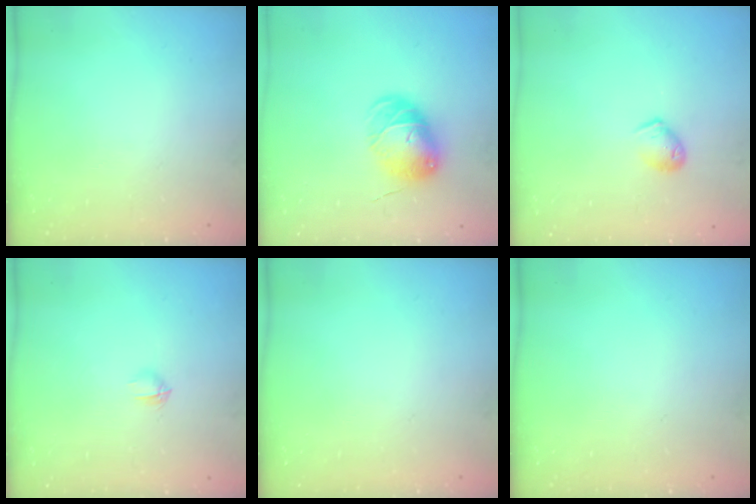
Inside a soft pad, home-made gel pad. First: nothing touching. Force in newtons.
{"total": 8.5, "press": 8.5, "slide": 0.4}
{"total": 5.5, "press": 5.5, "slide": 0.5}
{"total": 2.3, "press": 2.2, "slide": 0.8}
{"total": 0.0}
{"total": 0.0}